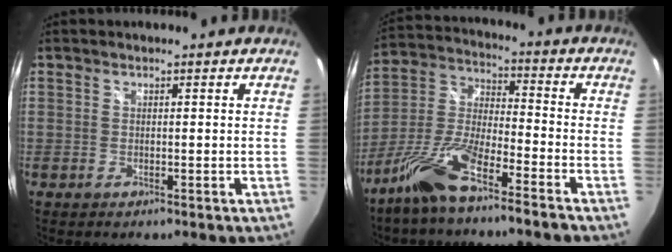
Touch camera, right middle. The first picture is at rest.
{"total": 12.7, "force": [-9.0, 1.6, 8.8], "torque": [-0.195, -0.002, -0.177]}